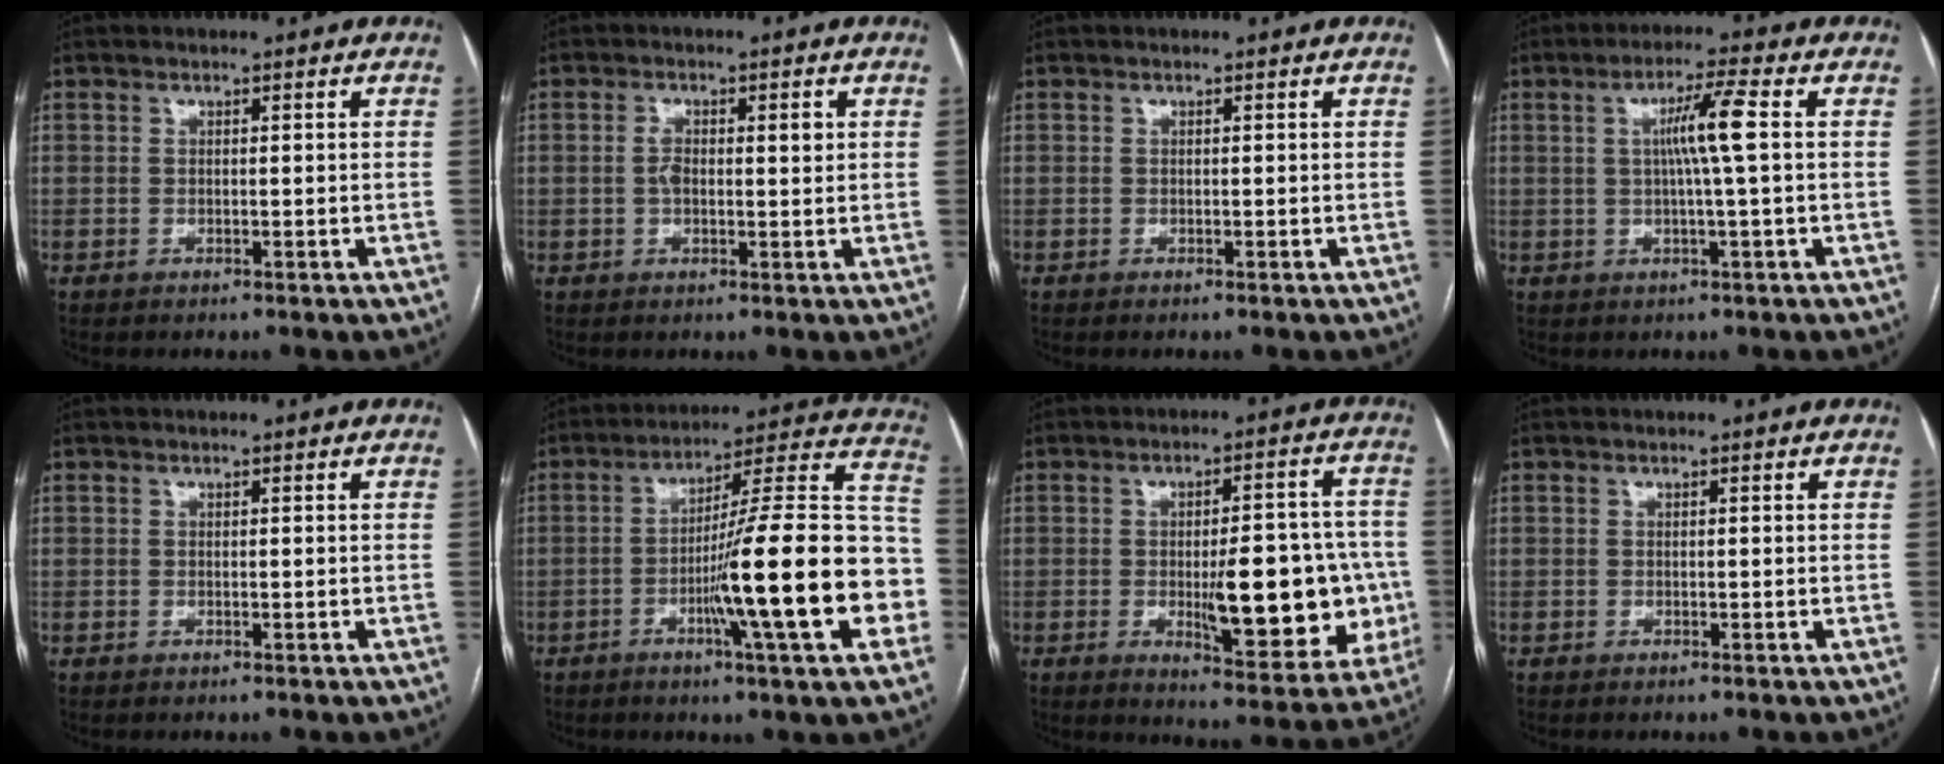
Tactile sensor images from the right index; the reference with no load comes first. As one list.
[{"total": 3.6, "force": [0.6, 1.6, 3.2], "torque": [-0.063, 0.017, 0.012]}, {"total": 0.0}, {"total": 6.0, "force": [0.8, -0.8, 5.9], "torque": [-0.106, 0.005, 0.015]}, {"total": 0.0}, {"total": 21.2, "force": [-5.6, 0.6, 20.4], "torque": [-0.249, 0.015, -0.083]}, {"total": 15.9, "force": [-2.7, 4.8, 14.9], "torque": [-0.179, 0.013, -0.023]}, {"total": 0.0}]